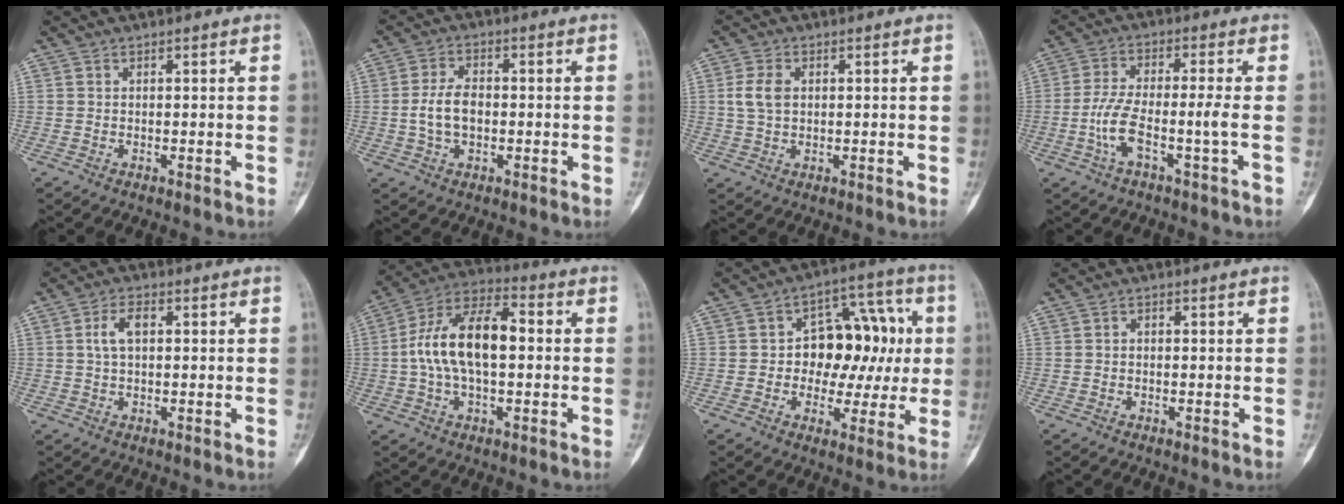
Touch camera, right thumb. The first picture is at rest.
{"total": 6.1, "force": [-0.7, 3.8, 4.8], "torque": [-0.088, 0.010, -0.016]}
{"total": 4.6, "force": [0.8, 3.1, 3.3], "torque": [-0.070, 0.003, 0.017]}
{"total": 7.3, "force": [-2.4, 0.7, 6.9], "torque": [-0.160, 0.025, -0.048]}
{"total": 4.2, "force": [0.8, 2.3, 3.4], "torque": [-0.068, 0.011, 0.014]}
{"total": 15.9, "force": [0.5, 8.2, 13.6], "torque": [-0.242, 0.037, -0.002]}
{"total": 15.7, "force": [0.9, 10.6, 11.6], "torque": [-0.096, 0.040, 0.013]}
{"total": 0.7, "force": [0.0, 0.5, 0.5], "torque": [0.000, 0.003, -0.004]}